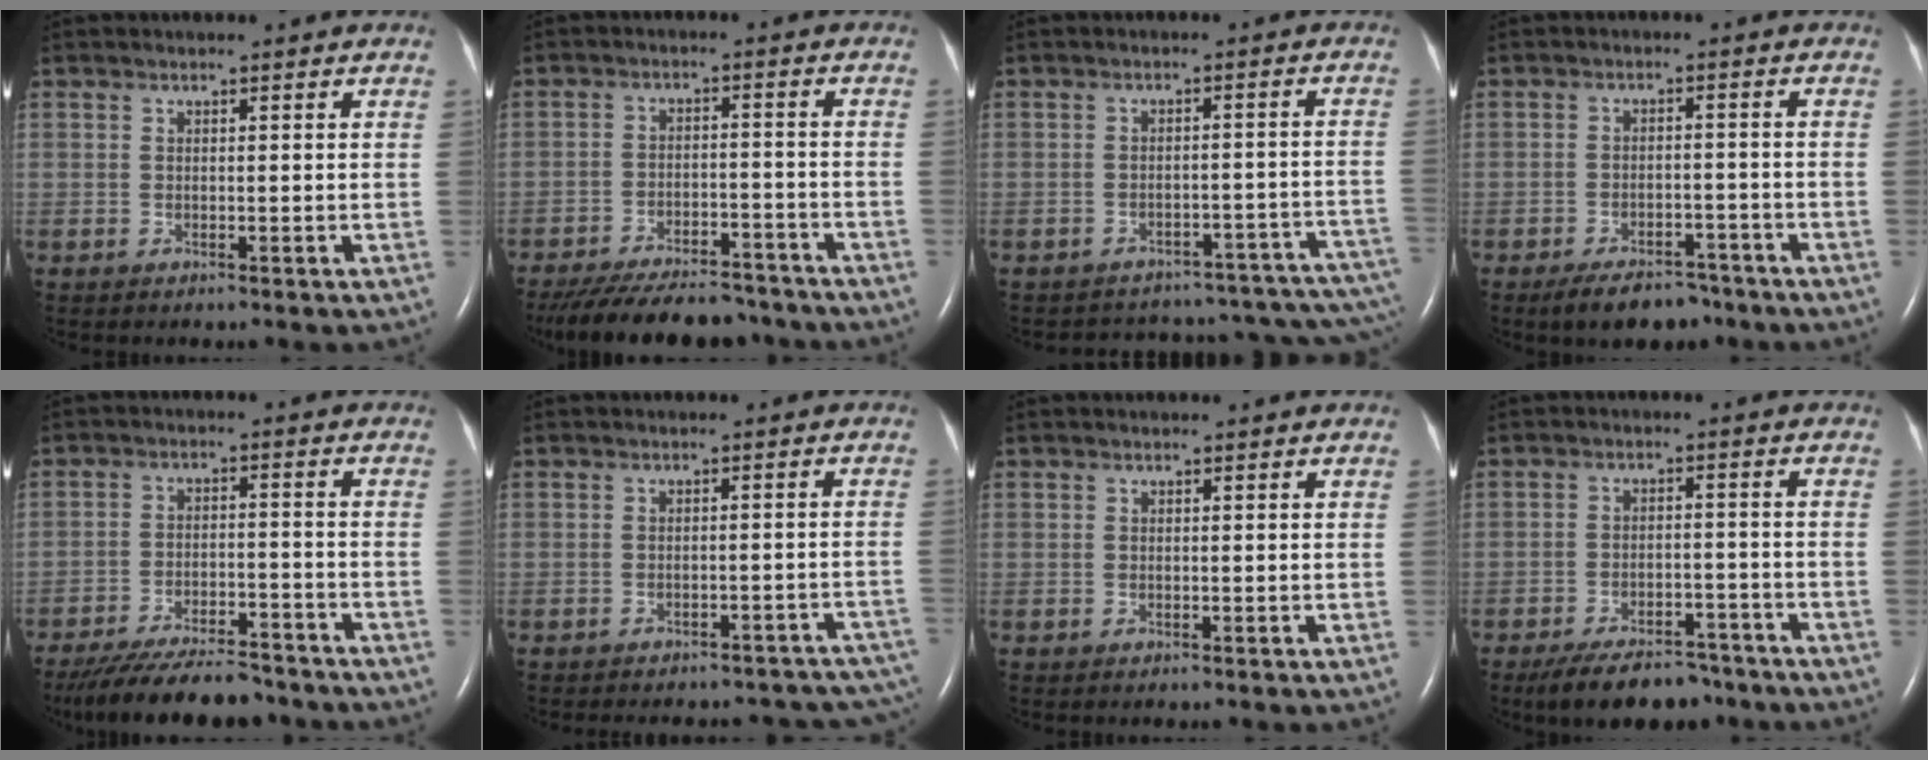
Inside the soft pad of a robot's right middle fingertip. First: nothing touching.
{"total": 17.6, "force": [-15.5, 5.0, 6.8], "torque": [-0.147, -0.016, -0.222]}
{"total": 20.6, "force": [-18.7, 5.4, 6.6], "torque": [-0.057, 0.028, -0.206]}
{"total": 7.0, "force": [-5.5, 3.1, 3.0], "torque": [-0.048, 0.001, -0.084]}
{"total": 15.0, "force": [-13.3, 2.9, 6.2], "torque": [-0.117, -0.014, -0.202]}
{"total": 19.3, "force": [-16.6, 7.0, 6.9], "torque": [-0.095, 0.013, -0.176]}
{"total": 0.0}
{"total": 10.1, "force": [-8.2, 4.1, 4.3], "torque": [-0.064, -0.001, -0.128]}